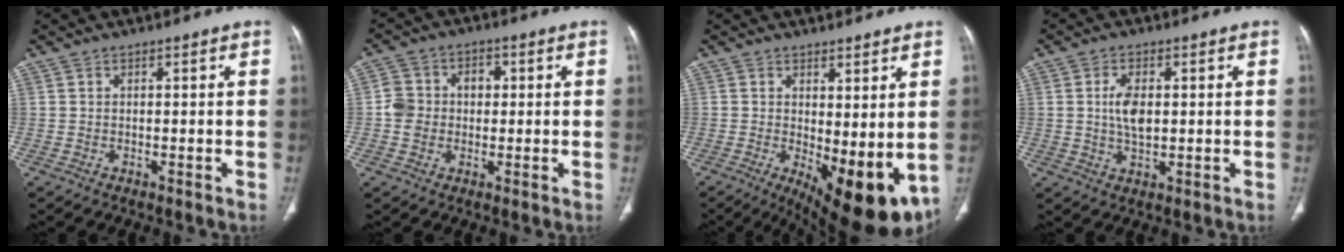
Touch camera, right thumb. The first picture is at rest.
{"total": 6.6, "force": [-0.1, 5.8, 3.0], "torque": [-0.035, 0.021, -0.006]}
{"total": 13.8, "force": [-1.6, 5.5, 12.5], "torque": [-0.178, -0.027, -0.002]}
{"total": 5.5, "force": [0.6, 2.9, 4.6], "torque": [-0.088, -0.002, 0.014]}